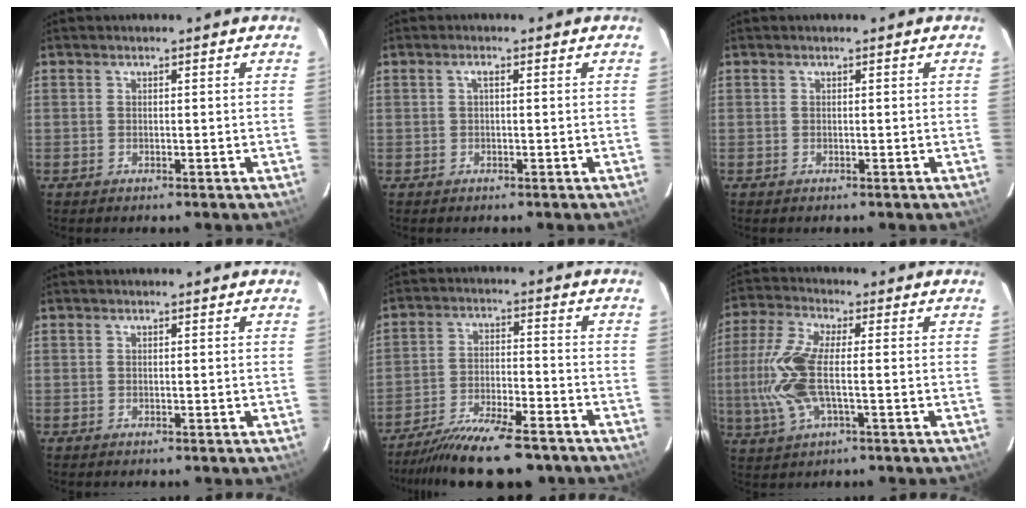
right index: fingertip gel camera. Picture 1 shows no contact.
{"total": 1.0, "force": [0.1, 0.2, 0.9], "torque": [-0.017, 0.006, 0.000]}
{"total": 0.0}
{"total": 0.0}
{"total": 15.9, "force": [-13.4, 3.5, 7.7], "torque": [-0.157, -0.021, -0.214]}
{"total": 11.6, "force": [-1.4, 3.8, 10.9], "torque": [-0.244, 0.002, -0.030]}